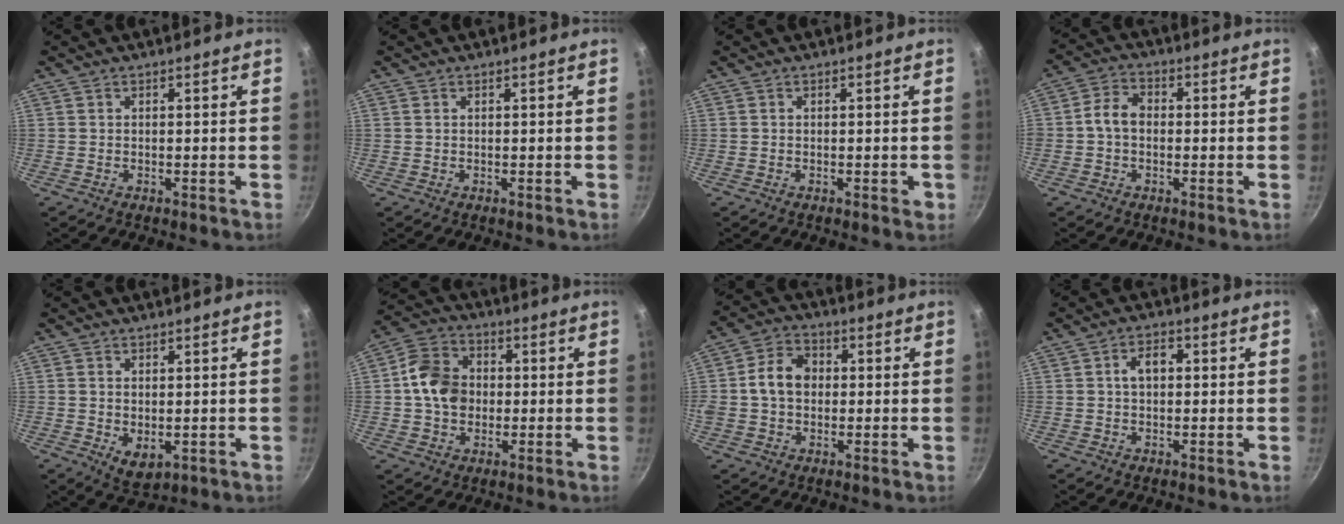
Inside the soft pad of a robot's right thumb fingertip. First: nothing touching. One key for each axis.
{"total": 0.0}
{"total": 1.3, "fx": -0.3, "fy": 0.7, "fz": 1.1, "tx": -0.010, "ty": 0.002, "tz": -0.005}
{"total": 5.2, "fx": -0.4, "fy": 3.9, "fz": 3.5, "tx": -0.054, "ty": 0.021, "tz": -0.020}
{"total": 4.7, "fx": -0.2, "fy": 3.0, "fz": 3.7, "tx": -0.058, "ty": -0.016, "tz": 0.004}
{"total": 10.7, "fx": 0.2, "fy": 8.7, "fz": 6.3, "tx": -0.091, "ty": 0.016, "tz": -0.011}
{"total": 6.2, "fx": 0.1, "fy": 5.0, "fz": 3.7, "tx": -0.043, "ty": 0.015, "tz": -0.009}
{"total": 4.3, "fx": 0.6, "fy": 2.8, "fz": 3.2, "tx": -0.038, "ty": 0.013, "tz": 0.004}